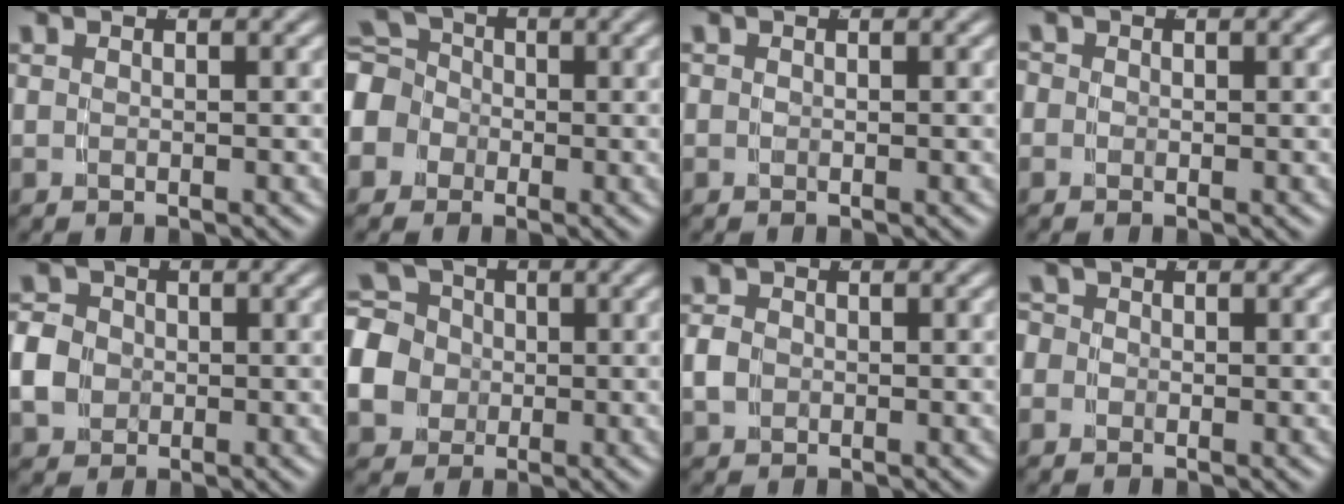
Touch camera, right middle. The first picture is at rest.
{"total": 7.6, "force": [-0.8, 7.0, 3.0], "torque": [-0.075, -0.015, -0.023]}
{"total": 0.6, "force": [-0.1, 0.6, 0.3], "torque": [-0.005, -0.004, -0.005]}
{"total": 1.8, "force": [-0.2, 1.7, 0.5], "torque": [-0.014, -0.006, -0.010]}
{"total": 4.6, "force": [-0.3, 4.0, 2.2], "torque": [-0.048, -0.007, -0.006]}
{"total": 9.4, "force": [-0.2, 8.5, 4.1], "torque": [-0.098, -0.026, -0.008]}
{"total": 1.5, "force": [-0.3, 1.2, 0.8], "torque": [-0.024, -0.002, -0.005]}
{"total": 2.9, "force": [-0.3, 2.8, 0.8], "torque": [-0.022, -0.002, -0.018]}